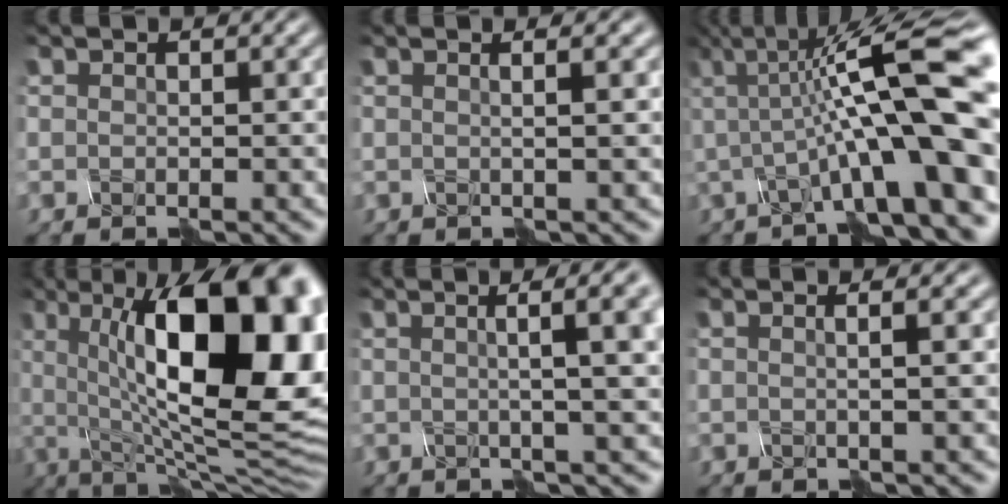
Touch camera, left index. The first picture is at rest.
{"total": 3.2, "force": [1.0, 1.3, 2.8], "torque": [-0.028, 0.035, -0.009]}
{"total": 11.6, "force": [-1.0, 2.1, 11.3], "torque": [-0.185, 0.031, -0.006]}
{"total": 17.6, "force": [2.6, 7.5, 15.7], "torque": [-0.216, 0.020, 0.057]}
{"total": 7.7, "force": [1.6, 1.8, 7.3], "torque": [-0.064, 0.039, 0.023]}
{"total": 3.5, "force": [0.9, 1.4, 3.1], "torque": [-0.033, 0.036, -0.008]}